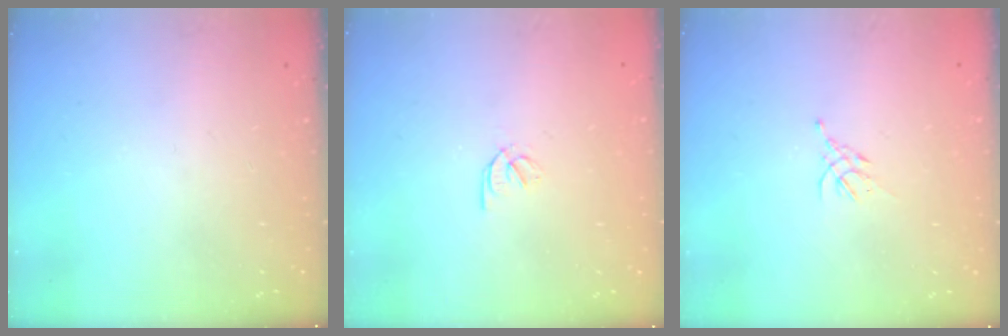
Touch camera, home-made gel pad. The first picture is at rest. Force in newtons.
{"total": 1.9, "press": 1.9, "slide": 0.3}
{"total": 1.9, "press": 1.8, "slide": 0.5}